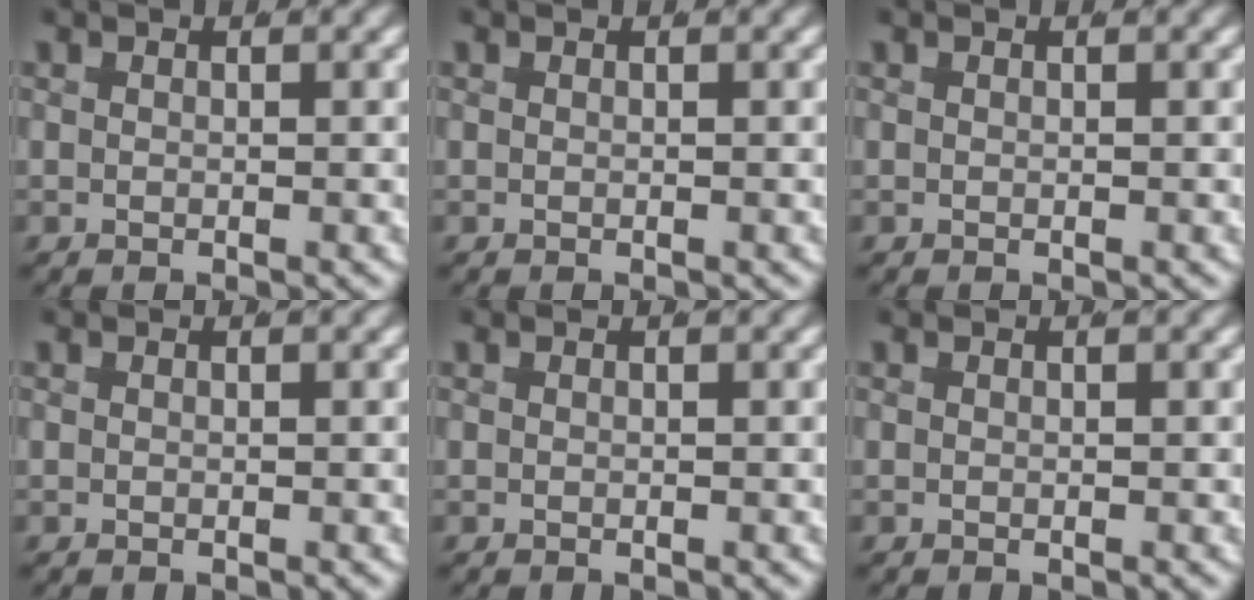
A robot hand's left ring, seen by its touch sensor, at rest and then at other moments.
{"total": 0.0}
{"total": 0.0}
{"total": 0.0}
{"total": 0.0}
{"total": 0.0}